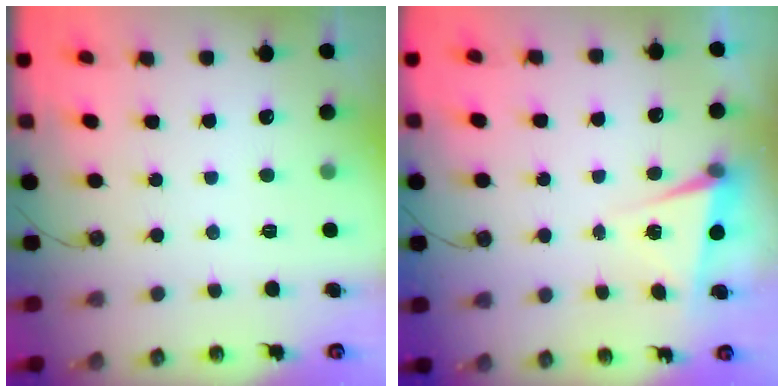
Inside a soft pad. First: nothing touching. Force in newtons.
{"total": 3.4, "press": 2.9, "slide": 1.7}